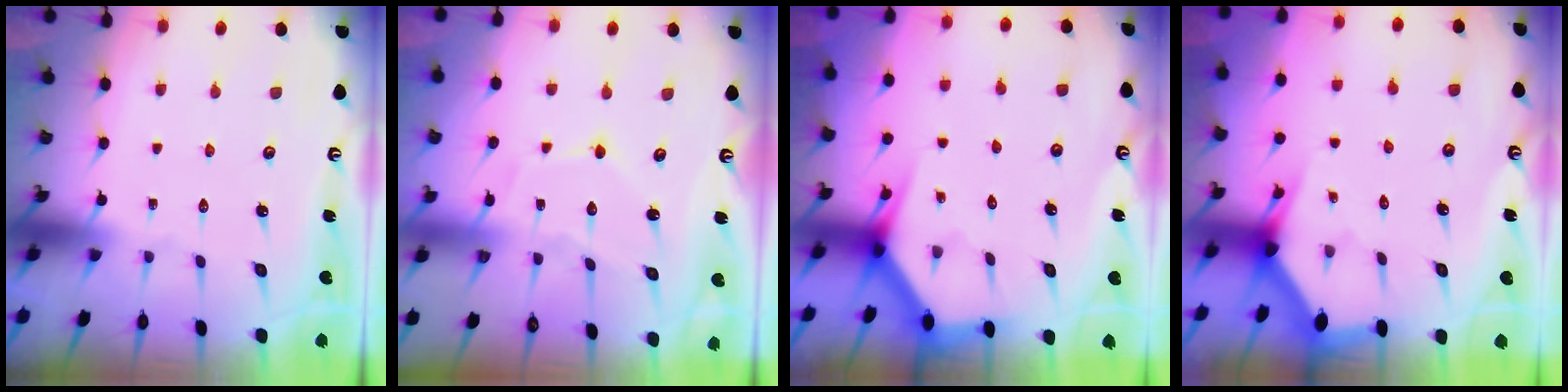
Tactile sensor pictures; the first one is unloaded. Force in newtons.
{"total": 9.2, "press": 9.2, "slide": 0.4}
{"total": 3.7, "press": 3.6, "slide": 0.2}
{"total": 2.7, "press": 2.7, "slide": 0.1}